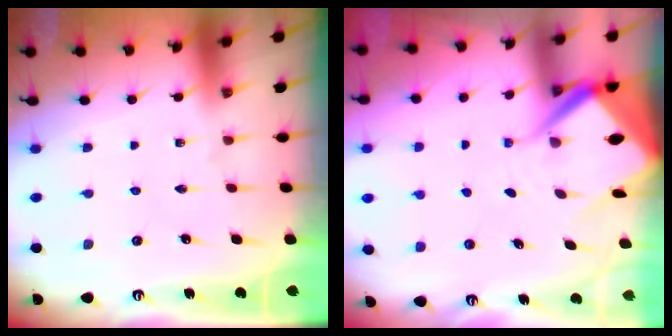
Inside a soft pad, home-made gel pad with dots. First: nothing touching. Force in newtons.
{"total": 7.8, "press": 7.8, "slide": 0.7}